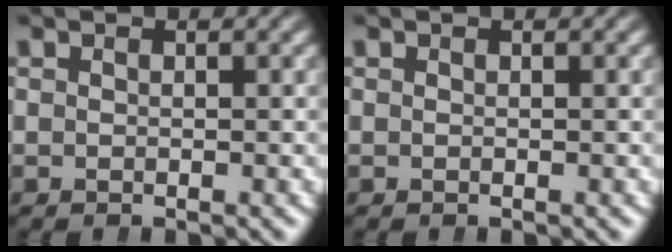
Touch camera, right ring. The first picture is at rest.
{"total": 0.0}